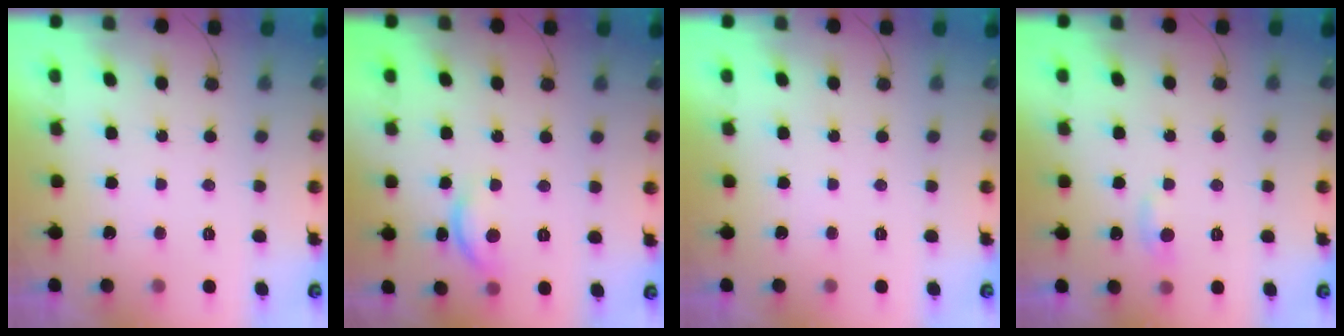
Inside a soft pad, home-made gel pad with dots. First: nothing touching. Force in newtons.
{"total": 10.8, "press": 10.8, "slide": 0.8}
{"total": 0.0}
{"total": 4.0, "press": 3.9, "slide": 0.4}